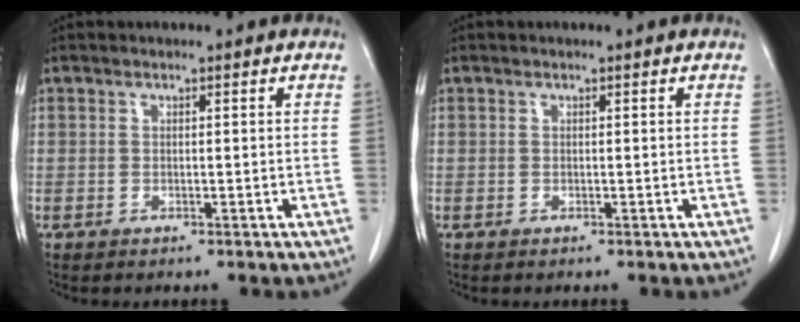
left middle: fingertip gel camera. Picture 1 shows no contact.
{"total": 0.0}